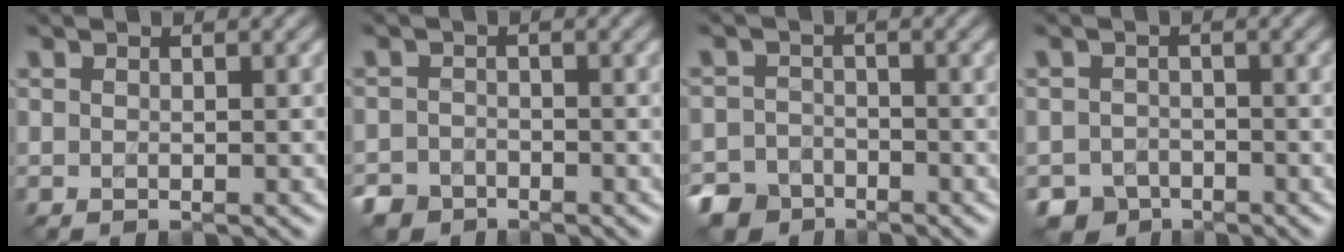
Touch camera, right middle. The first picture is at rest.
{"total": 2.4, "force": [-1.9, 1.5, -0.1], "torque": [0.003, -0.005, -0.037]}
{"total": 4.3, "force": [-3.3, 2.7, 0.2], "torque": [0.010, -0.002, -0.061]}
{"total": 3.2, "force": [-2.4, 2.1, 0.4], "torque": [-0.002, -0.010, -0.047]}